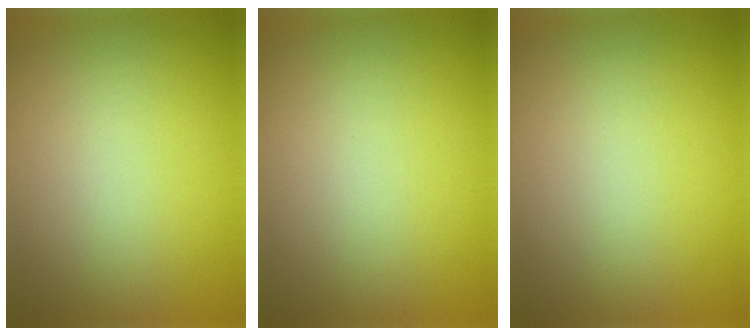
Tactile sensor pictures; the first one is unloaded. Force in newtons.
{"total": 0.0}
{"total": 0.0}